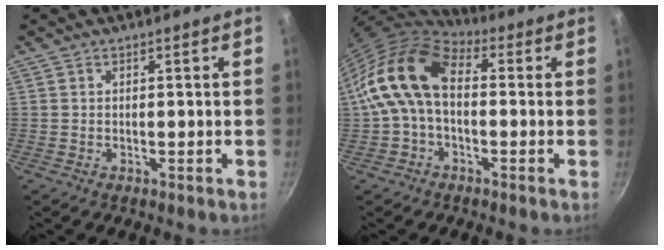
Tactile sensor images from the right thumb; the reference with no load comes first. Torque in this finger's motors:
{"motor_torque": [0.62, 2.33, 0.37, -0.26, 0.61]}